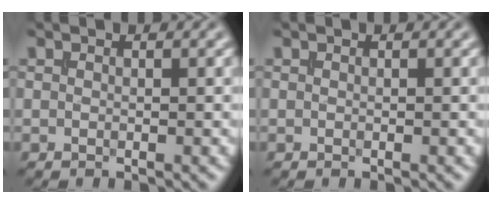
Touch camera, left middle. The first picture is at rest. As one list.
[{"total": 0.0}]